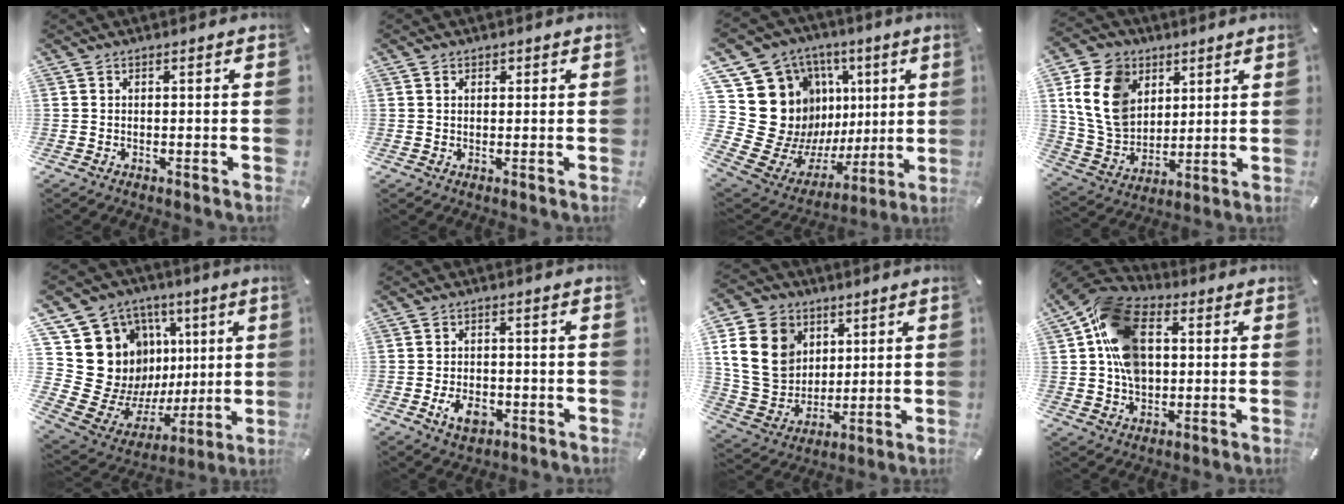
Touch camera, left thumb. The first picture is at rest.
{"total": 1.3, "force": [0.4, 1.1, 0.4], "torque": [-0.001, 0.002, 0.004]}
{"total": 22.4, "force": [4.7, 19.1, 10.6], "torque": [-0.162, -0.081, 0.149]}
{"total": 15.3, "force": [5.4, 11.9, 7.9], "torque": [-0.192, -0.003, 0.105]}
{"total": 19.2, "force": [4.2, 17.5, 6.6], "torque": [-0.103, -0.072, 0.130]}
{"total": 5.9, "force": [-2.1, 3.8, 3.9], "torque": [-0.074, 0.003, -0.039]}
{"total": 16.5, "force": [4.7, 13.9, 7.6], "torque": [-0.166, -0.011, 0.091]}
{"total": 17.6, "force": [3.1, 12.8, 11.7], "torque": [-0.240, 0.004, 0.060]}